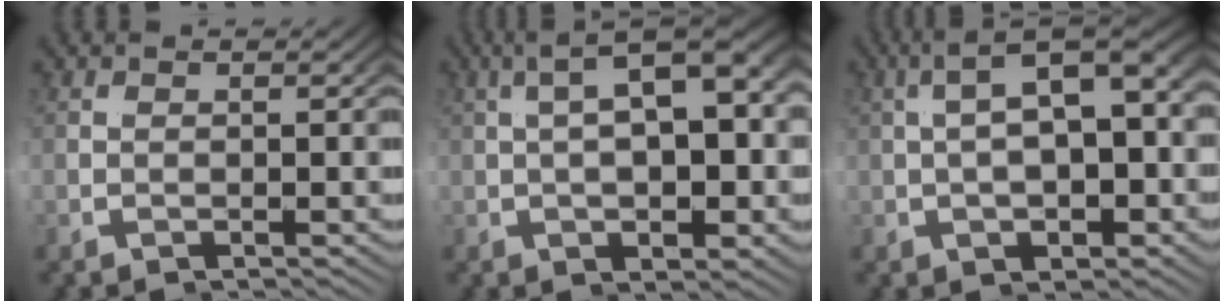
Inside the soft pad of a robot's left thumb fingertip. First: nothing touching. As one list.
[{"total": 7.0, "force": [1.1, 2.6, 6.4], "torque": [-0.074, 0.041, -0.002]}, {"total": 8.7, "force": [0.9, 4.6, 7.3], "torque": [-0.094, 0.026, -0.005]}]